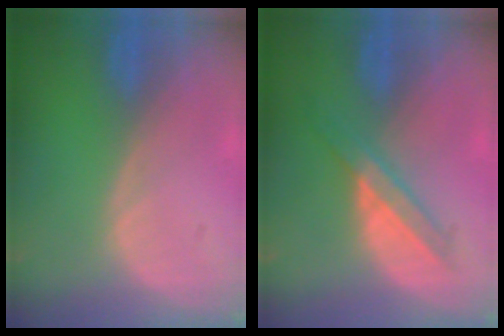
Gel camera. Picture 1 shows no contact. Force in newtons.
{"total": 5.7, "press": 5.2, "slide": 2.4}